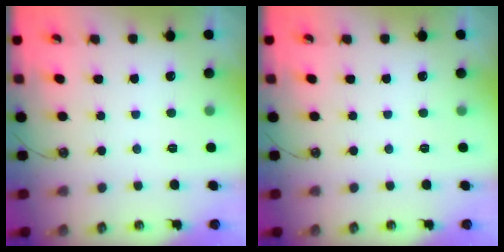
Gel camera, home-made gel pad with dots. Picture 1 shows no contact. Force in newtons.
{"total": 0.0}